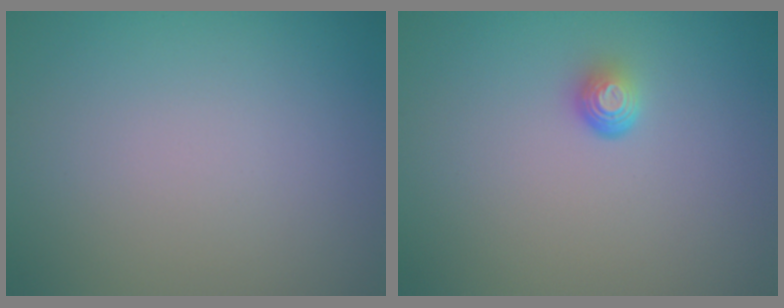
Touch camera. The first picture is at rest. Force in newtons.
{"total": 1.5, "press": 1.0, "slide": 1.2}